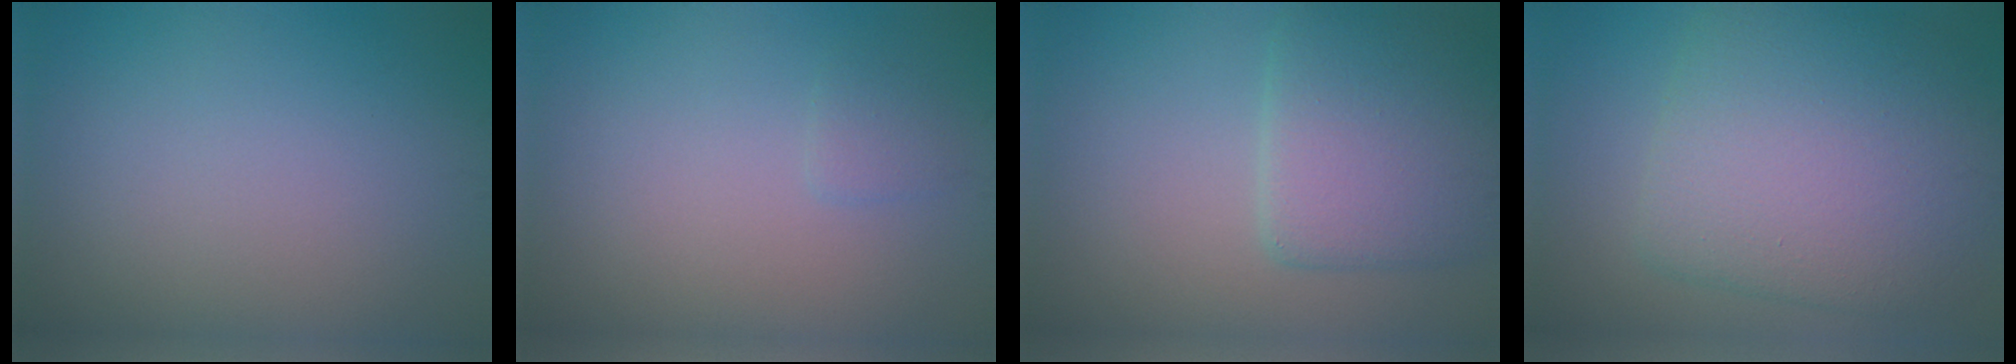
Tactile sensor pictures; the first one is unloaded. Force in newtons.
{"total": 0.9, "press": 0.9, "slide": 0.1}
{"total": 6.3, "press": 6.2, "slide": 0.5}
{"total": 10.3, "press": 10.3, "slide": 0.4}